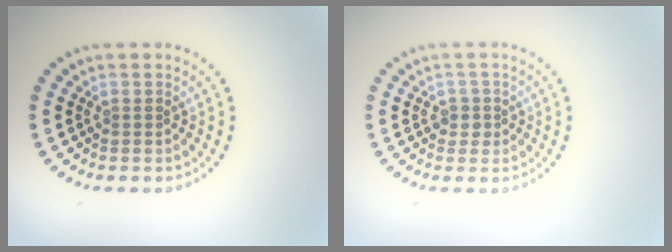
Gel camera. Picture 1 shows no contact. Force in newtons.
{"total": 1.4, "press": 1.2, "slide": 0.7}